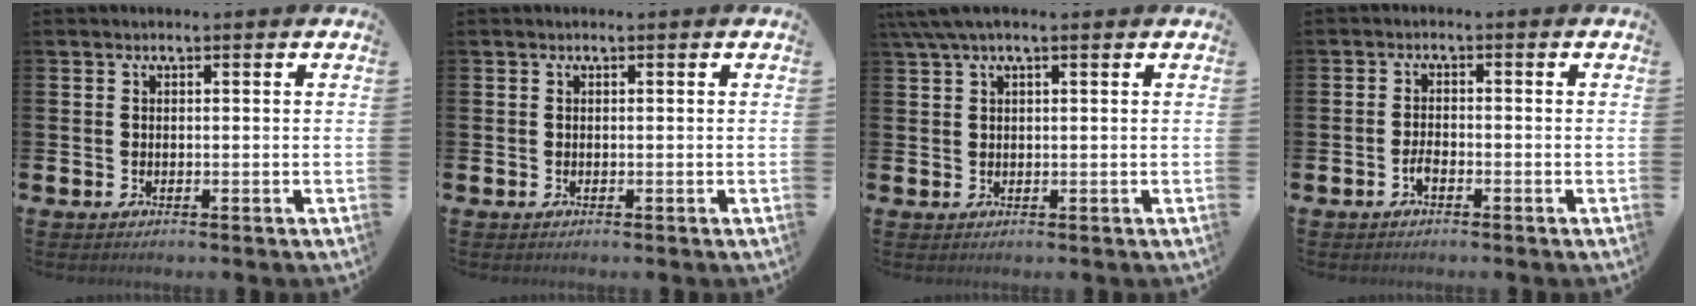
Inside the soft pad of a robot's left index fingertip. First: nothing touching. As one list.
[{"total": 0.0}, {"total": 3.0, "force": [1.9, 0.5, 2.3], "torque": [-0.049, 0.002, 0.035]}, {"total": 1.8, "force": [-1.1, 0.7, 1.2], "torque": [-0.028, 0.003, -0.020]}]